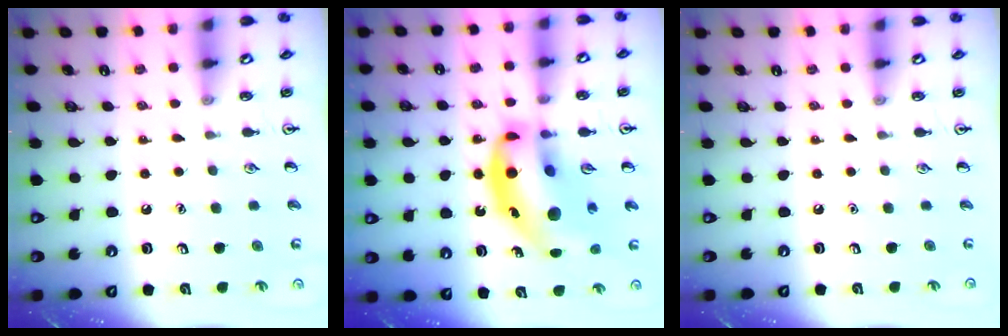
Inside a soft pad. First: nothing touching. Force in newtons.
{"total": 19.7, "press": 19.0, "slide": 5.0}
{"total": 0.0}